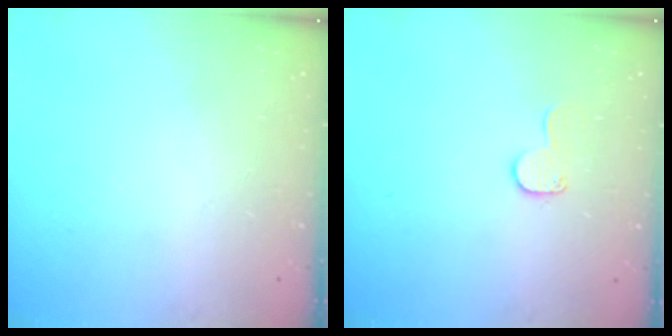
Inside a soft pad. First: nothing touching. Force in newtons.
{"total": 8.4, "press": 8.4, "slide": 0.5}